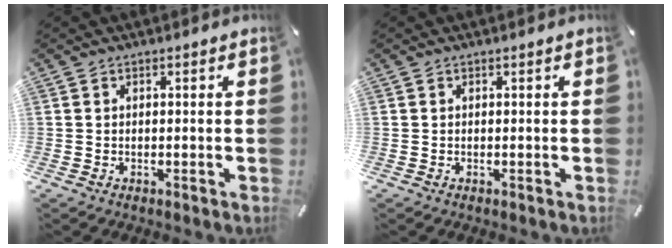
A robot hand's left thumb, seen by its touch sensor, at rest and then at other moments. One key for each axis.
{"total": 0.0}